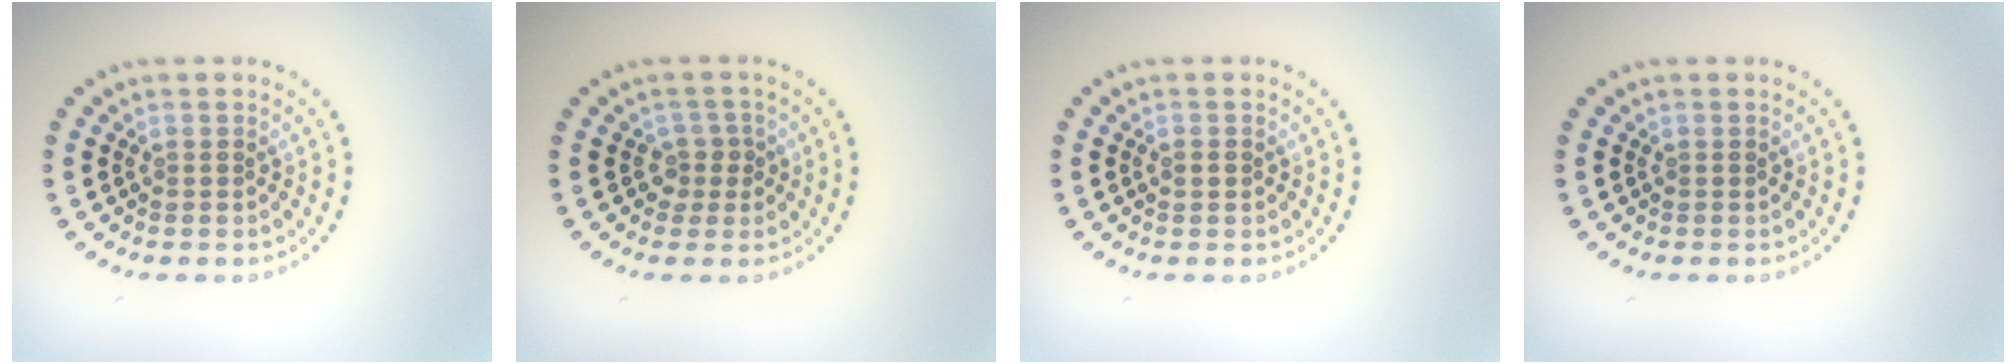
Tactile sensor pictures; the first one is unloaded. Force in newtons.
{"total": 1.7, "press": 1.3, "slide": 1.1}
{"total": 1.1, "press": 1.1, "slide": 0.0}
{"total": 0.0}